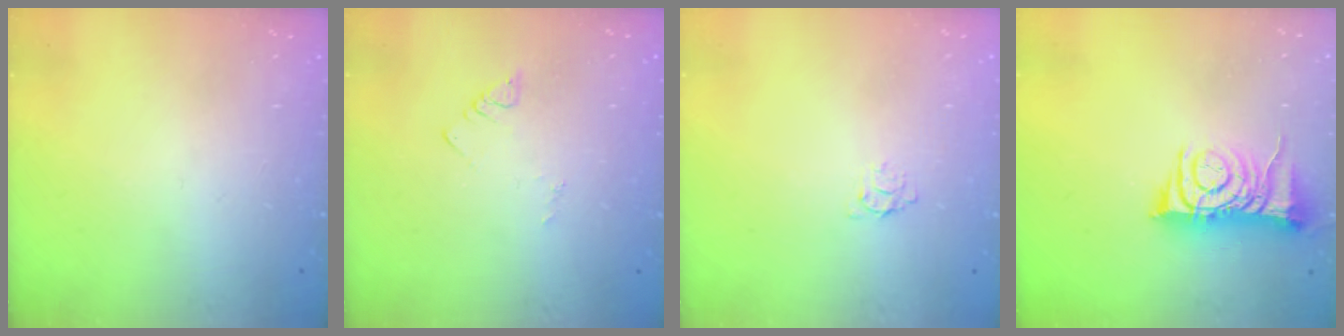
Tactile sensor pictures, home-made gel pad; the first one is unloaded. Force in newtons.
{"total": 3.2, "press": 3.2, "slide": 0.3}
{"total": 3.6, "press": 3.5, "slide": 0.4}
{"total": 8.2, "press": 8.2, "slide": 0.7}